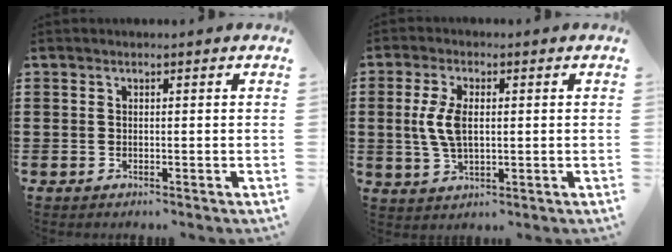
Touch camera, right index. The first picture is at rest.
{"total": 6.2, "force": [0.6, 2.9, 5.4], "torque": [-0.131, 0.001, 0.002]}